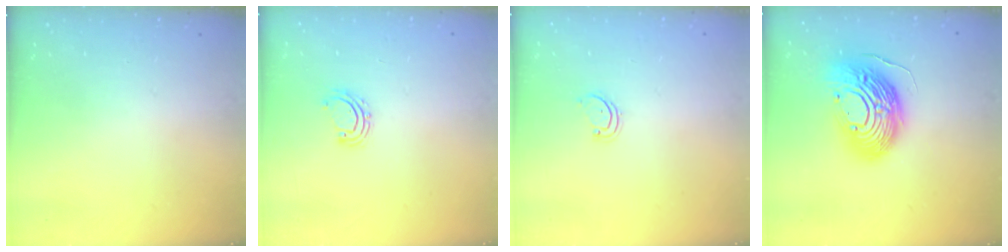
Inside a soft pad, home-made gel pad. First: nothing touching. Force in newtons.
{"total": 3.9, "press": 3.9, "slide": 0.2}
{"total": 1.9, "press": 1.9, "slide": 0.2}
{"total": 18.8, "press": 18.6, "slide": 2.8}